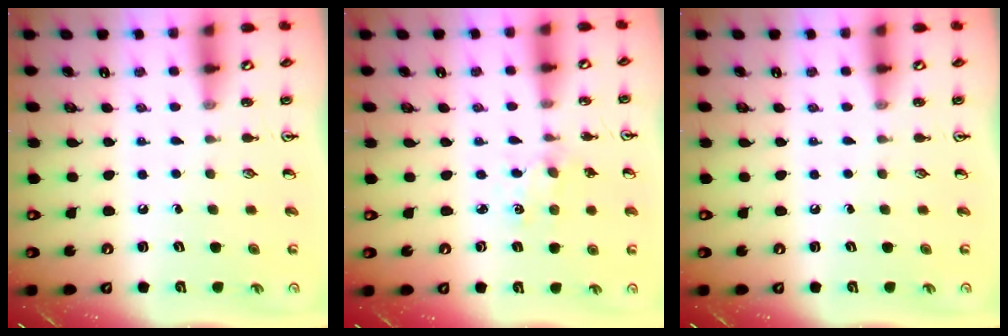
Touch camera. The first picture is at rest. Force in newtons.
{"total": 1.9, "press": 1.9, "slide": 0.3}
{"total": 0.0}